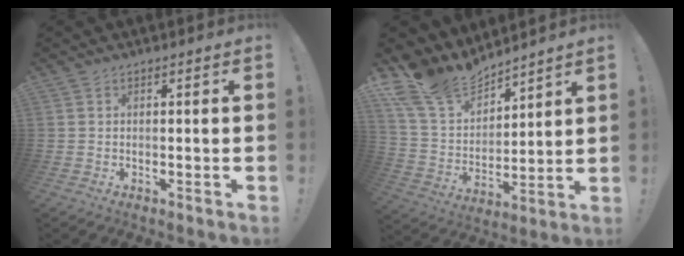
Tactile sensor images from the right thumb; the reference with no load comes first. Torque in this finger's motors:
{"motor_torque": [0.47, 2.17, 0.68, 0.72, 0.07]}